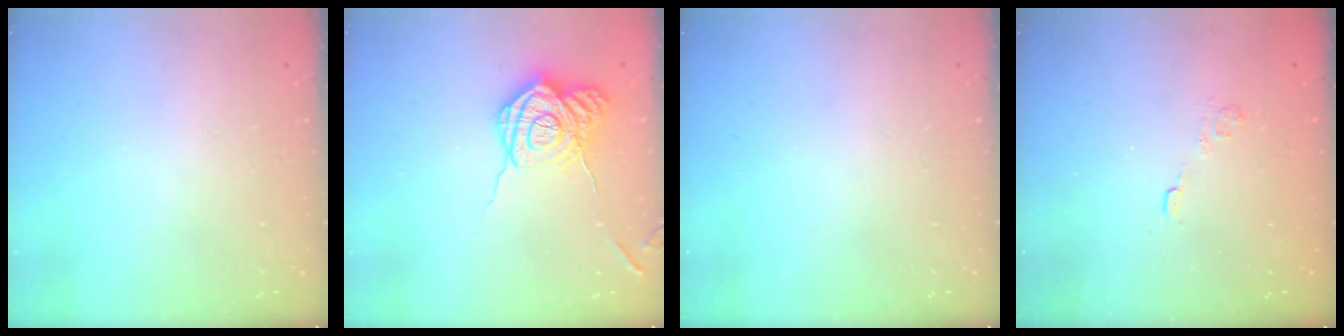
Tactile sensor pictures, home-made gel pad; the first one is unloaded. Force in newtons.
{"total": 17.0, "press": 17.0, "slide": 0.9}
{"total": 0.0}
{"total": 2.7, "press": 2.3, "slide": 1.4}